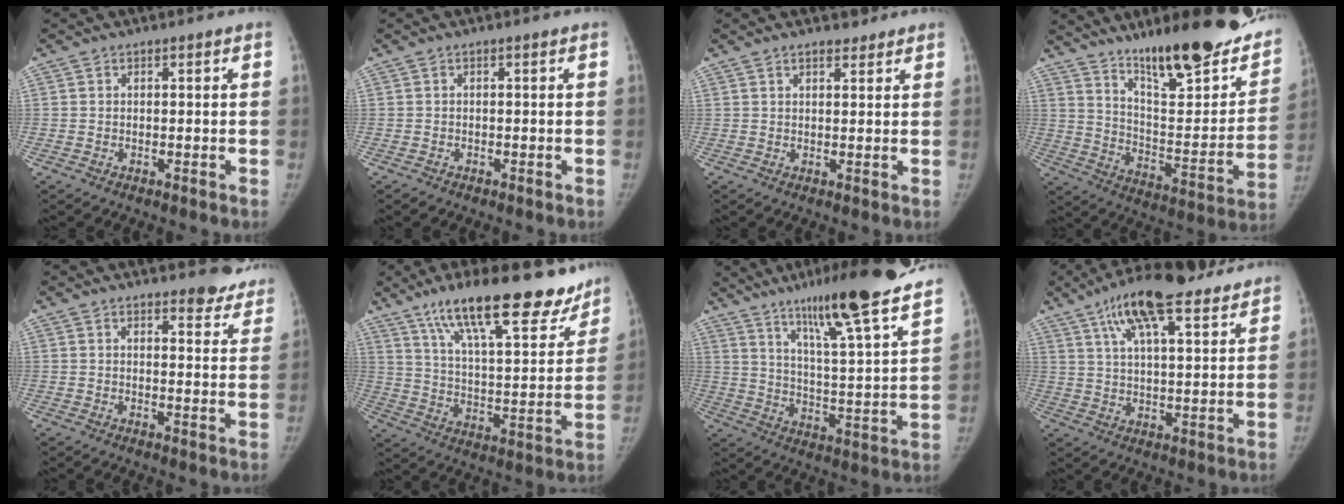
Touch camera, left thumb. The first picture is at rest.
{"total": 0.6, "force": [-0.4, 0.4, 0.1], "torque": [-0.005, 0.000, -0.009]}
{"total": 2.5, "force": [2.0, 1.2, 1.0], "torque": [-0.007, -0.011, 0.026]}
{"total": 27.7, "force": [19.3, 7.2, 18.6], "torque": [-0.229, -0.092, 0.292]}
{"total": 8.9, "force": [8.3, 2.4, 2.1], "torque": [0.011, -0.060, 0.079]}
{"total": 24.6, "force": [17.4, 7.4, 15.9], "torque": [-0.204, -0.069, 0.275]}
{"total": 23.5, "force": [17.7, 1.5, 15.4], "torque": [-0.217, -0.076, 0.268]}
{"total": 17.9, "force": [12.0, 5.2, 12.2], "torque": [-0.185, -0.026, 0.197]}